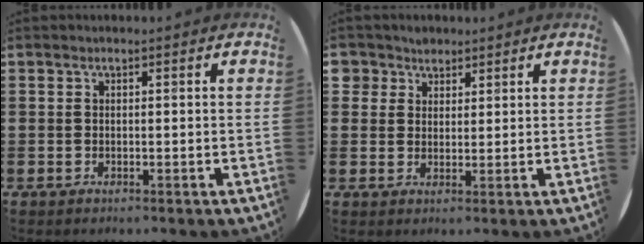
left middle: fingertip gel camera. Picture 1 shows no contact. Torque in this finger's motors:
{"motor_torque": [0.65, -0.53, 0.00, 0.00]}